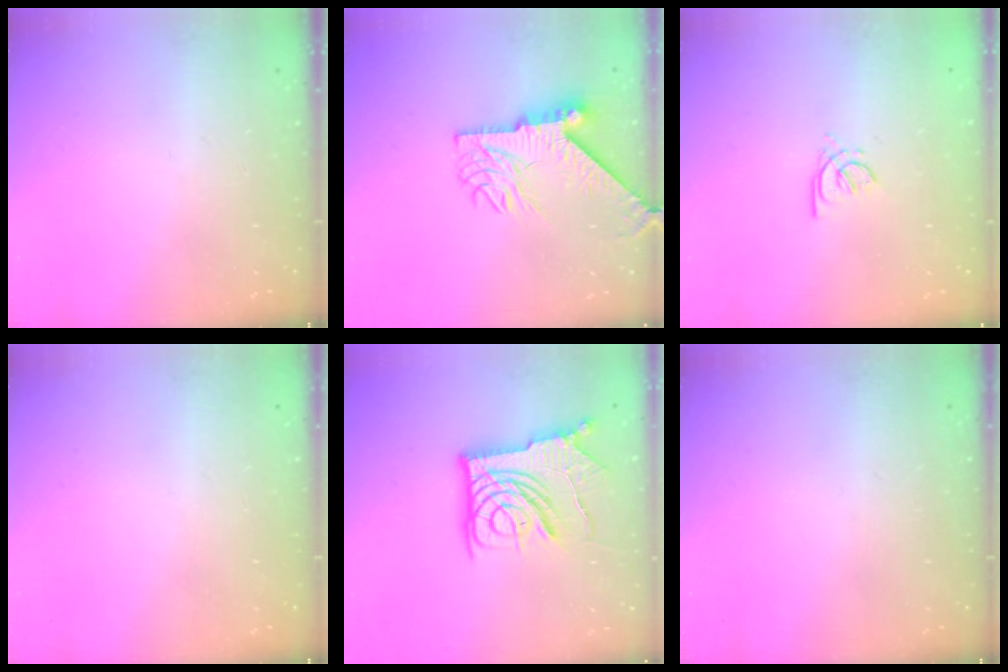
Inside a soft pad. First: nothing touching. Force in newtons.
{"total": 10.2, "press": 10.1, "slide": 1.6}
{"total": 2.4, "press": 2.4, "slide": 0.6}
{"total": 0.0}
{"total": 15.6, "press": 15.5, "slide": 1.5}
{"total": 0.0}